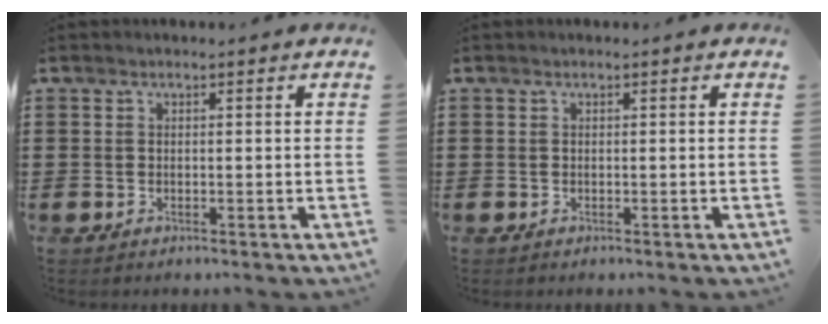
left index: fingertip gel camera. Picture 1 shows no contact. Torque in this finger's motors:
{"motor_torque": [0.00, 0.00, -0.01, 0.01]}